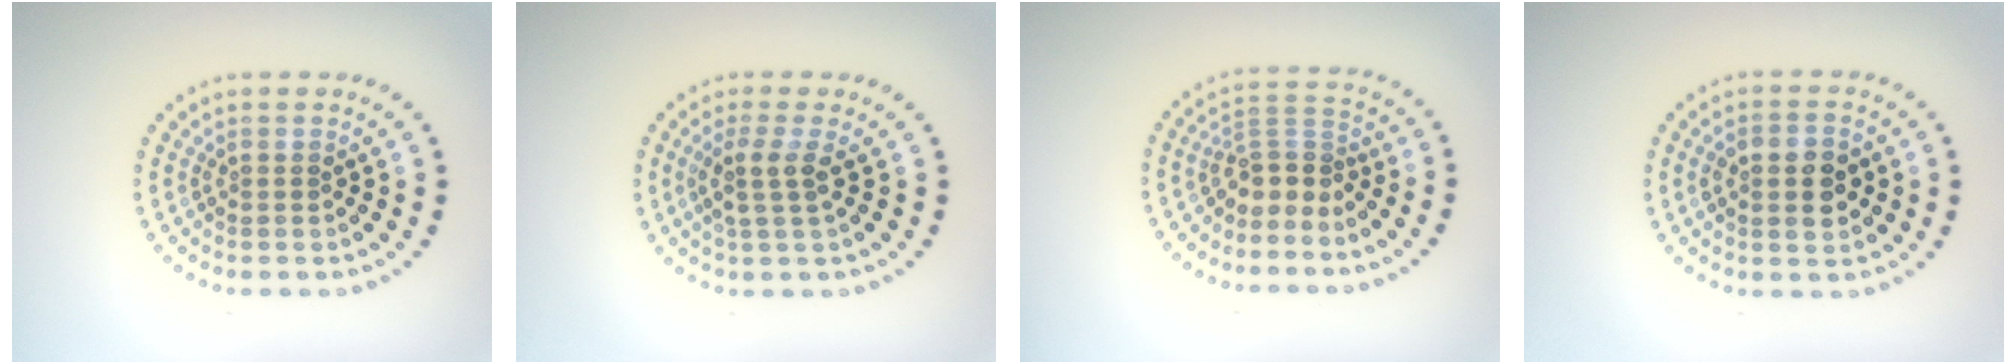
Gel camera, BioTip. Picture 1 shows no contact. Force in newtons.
{"total": 2.5, "press": 1.9, "slide": 1.6}
{"total": 2.9, "press": 2.1, "slide": 2.0}
{"total": 3.9, "press": 3.8, "slide": 0.3}